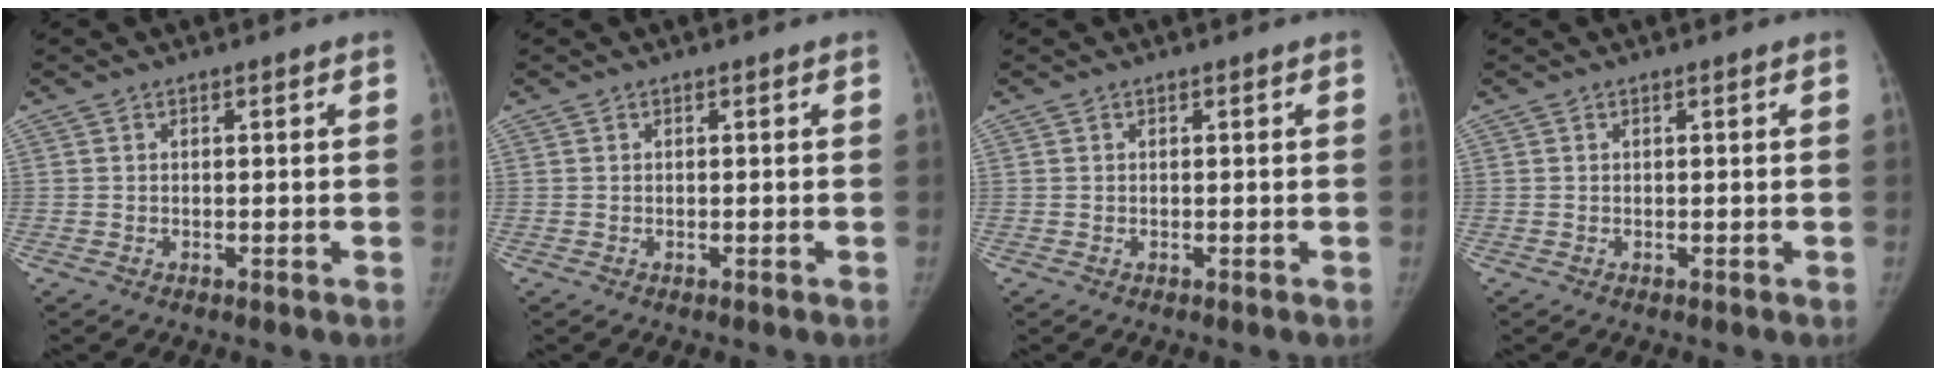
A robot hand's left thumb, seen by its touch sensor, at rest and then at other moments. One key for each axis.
{"total": 0.0}
{"total": 0.0}
{"total": 0.0}